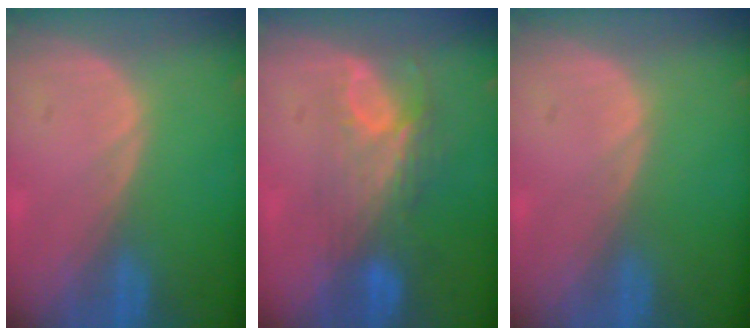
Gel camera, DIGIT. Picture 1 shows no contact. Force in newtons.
{"total": 7.8, "press": 6.9, "slide": 3.8}
{"total": 0.0}